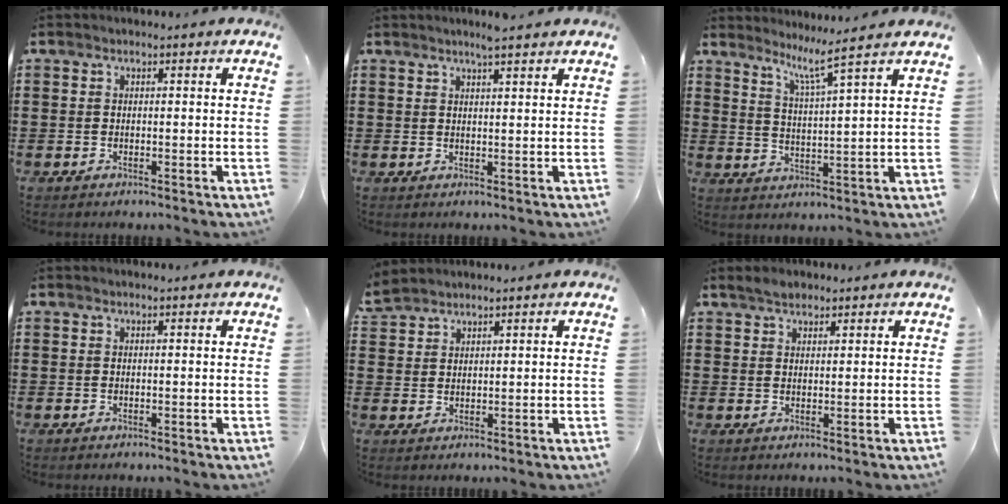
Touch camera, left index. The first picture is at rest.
{"total": 2.9, "force": [2.5, -0.3, 1.5], "torque": [-0.033, -0.001, 0.045]}
{"total": 4.8, "force": [4.0, -0.9, 2.6], "torque": [-0.064, -0.018, 0.066]}
{"total": 0.0}
{"total": 3.0, "force": [2.9, 0.8, 0.0], "torque": [-0.010, -0.001, 0.056]}
{"total": 2.1, "force": [1.7, 1.0, 0.5], "torque": [-0.014, 0.004, 0.033]}